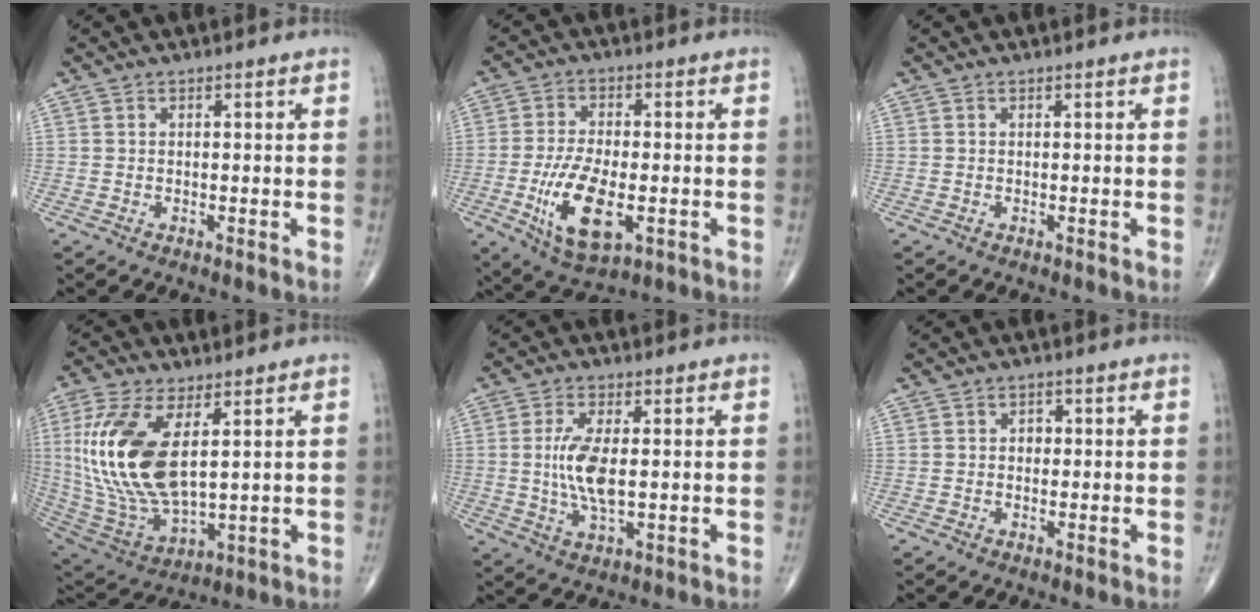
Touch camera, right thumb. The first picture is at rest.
{"total": 12.2, "force": [-3.3, 5.5, 10.4], "torque": [-0.198, -0.004, -0.051]}
{"total": 0.0}
{"total": 20.1, "force": [4.2, 9.3, 17.3], "torque": [-0.370, -0.025, 0.092]}
{"total": 8.2, "force": [0.3, 3.1, 7.6], "torque": [-0.162, -0.012, 0.008]}
{"total": 1.6, "force": [0.1, 1.3, 0.9], "torque": [-0.003, 0.004, -0.004]}